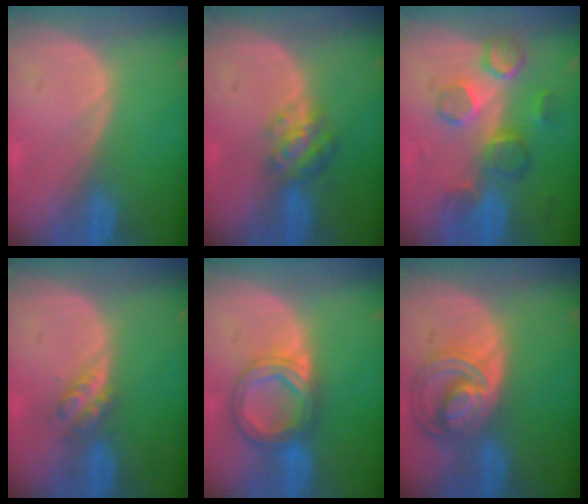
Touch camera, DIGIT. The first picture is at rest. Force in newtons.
{"total": 4.9, "press": 4.5, "slide": 2.0}
{"total": 8.4, "press": 7.7, "slide": 3.4}
{"total": 3.7, "press": 3.1, "slide": 1.9}
{"total": 6.9, "press": 6.8, "slide": 0.5}
{"total": 8.7, "press": 7.5, "slide": 4.4}